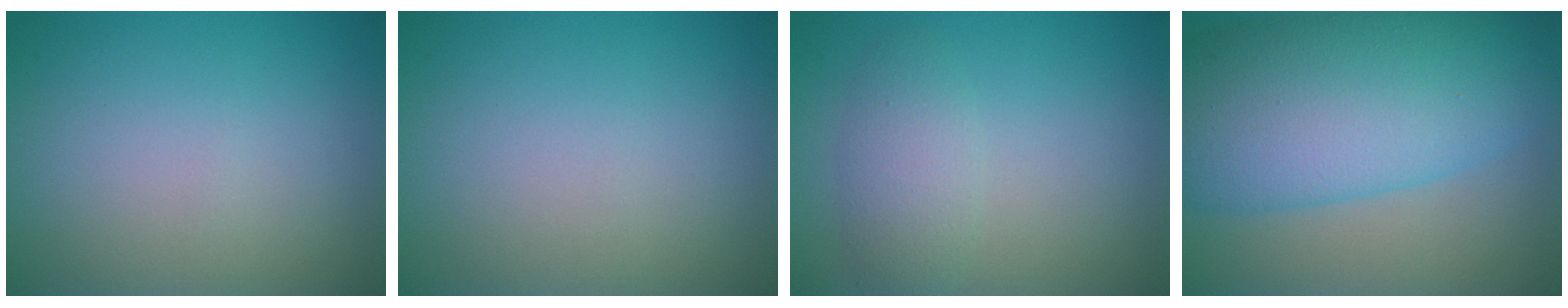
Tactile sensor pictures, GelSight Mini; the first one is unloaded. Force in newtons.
{"total": 0.0}
{"total": 2.7, "press": 2.7, "slide": 0.1}
{"total": 12.4, "press": 12.4, "slide": 0.0}